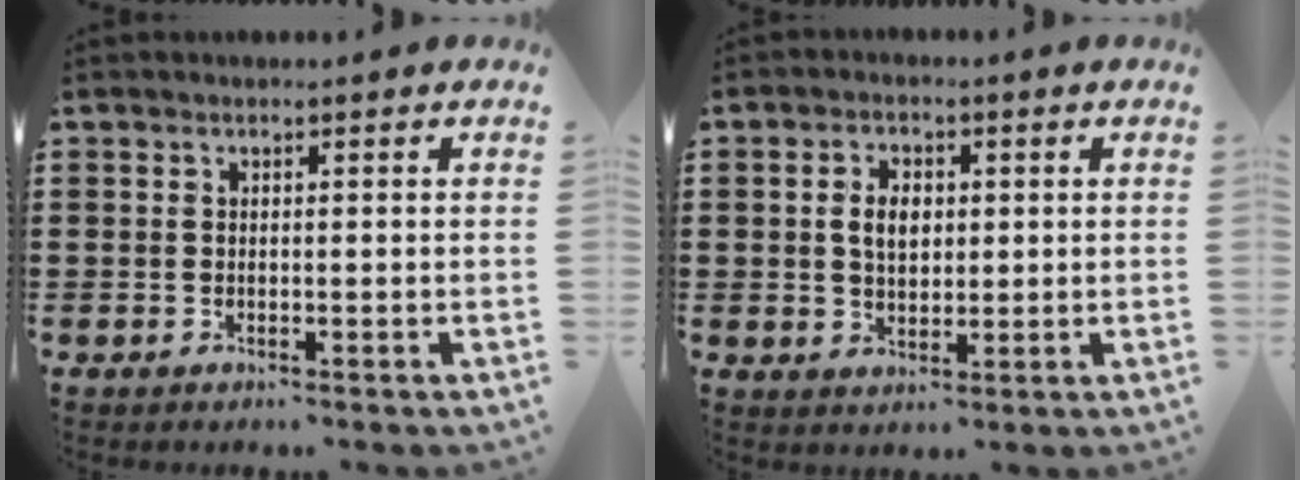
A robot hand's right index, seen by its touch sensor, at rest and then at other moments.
{"total": 4.0, "force": [0.5, 2.6, 3.0], "torque": [-0.057, 0.008, 0.005]}